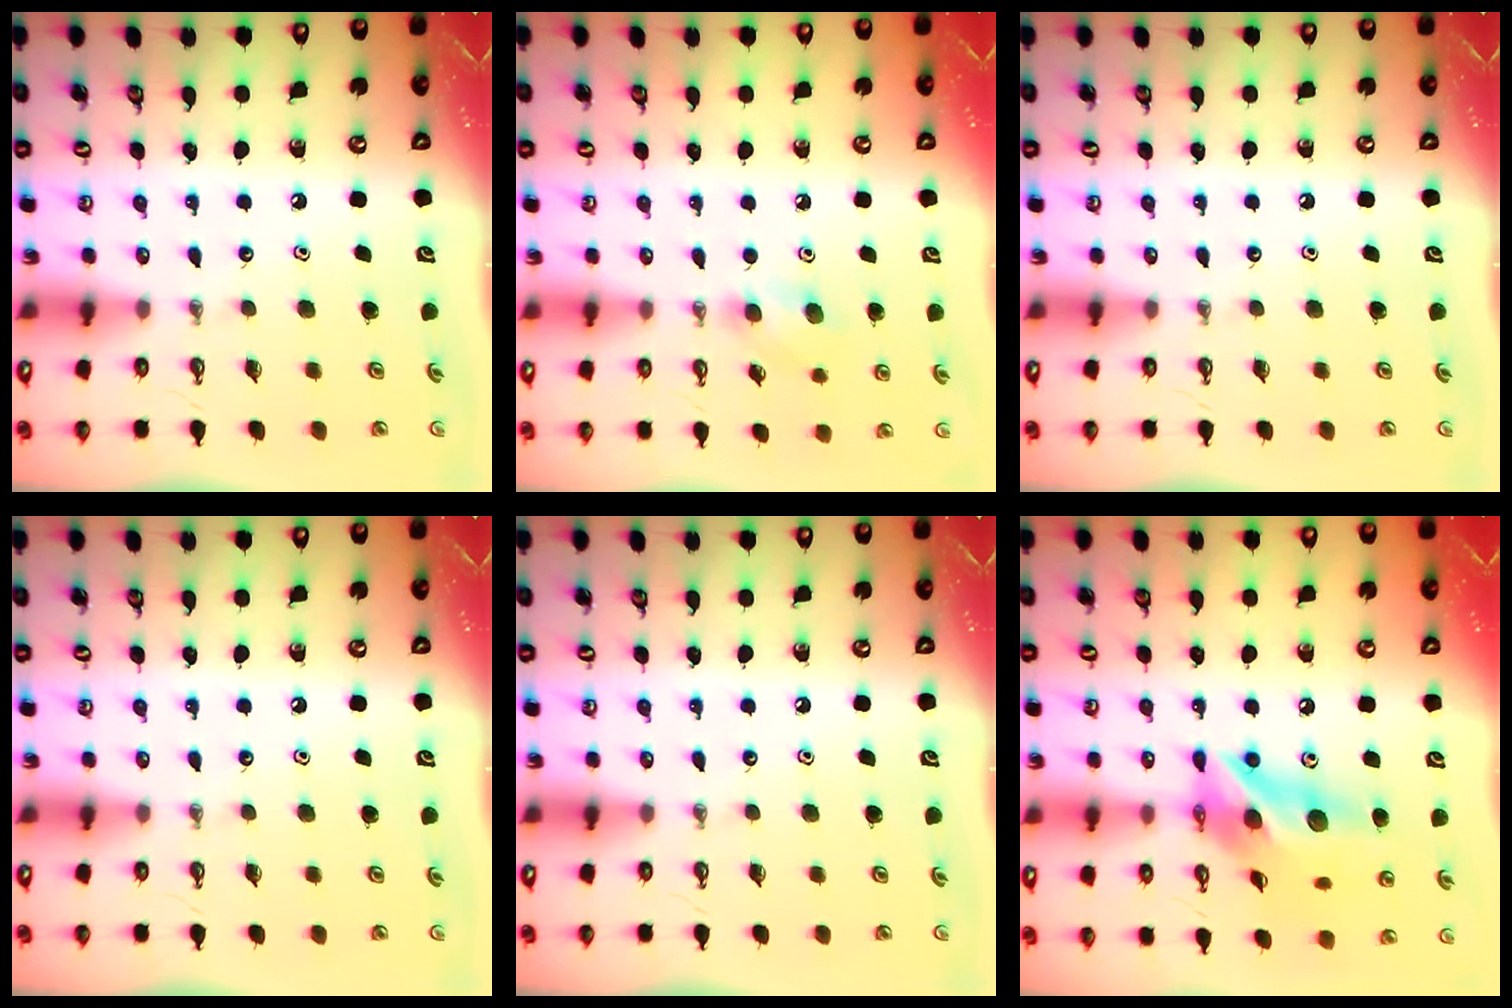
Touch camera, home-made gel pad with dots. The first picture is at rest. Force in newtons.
{"total": 6.8, "press": 6.7, "slide": 1.2}
{"total": 0.0}
{"total": 0.0}
{"total": 0.0}
{"total": 14.5, "press": 14.5, "slide": 1.3}